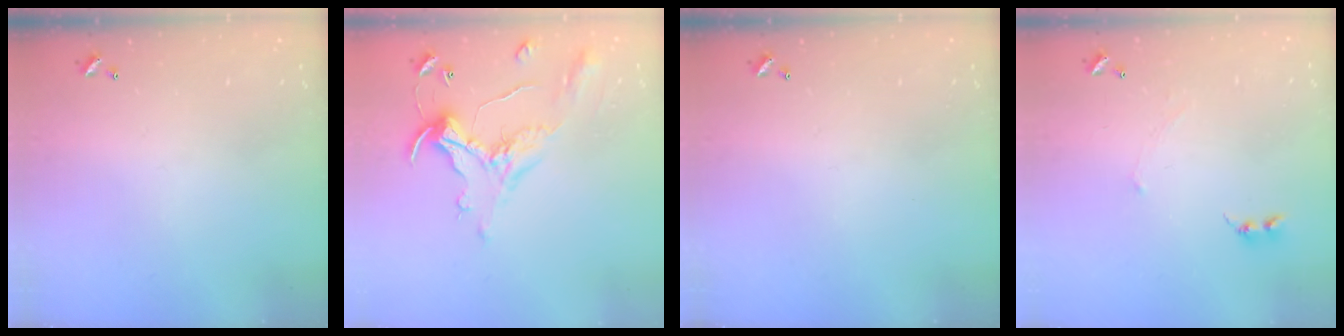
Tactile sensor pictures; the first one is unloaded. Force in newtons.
{"total": 1.8, "press": 1.5, "slide": 1.1}
{"total": 0.0}
{"total": 0.6, "press": 0.3, "slide": 0.5}